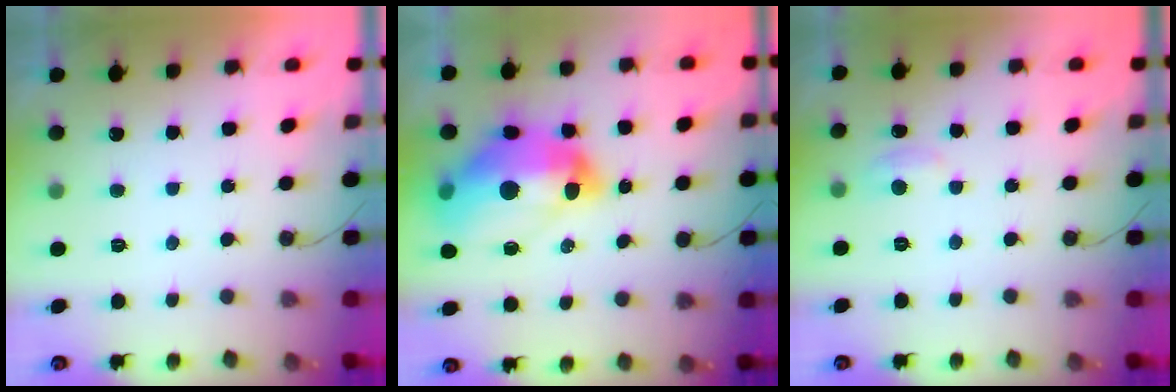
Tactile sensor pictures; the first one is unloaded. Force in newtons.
{"total": 20.7, "press": 20.6, "slide": 1.6}
{"total": 4.4, "press": 4.3, "slide": 0.6}